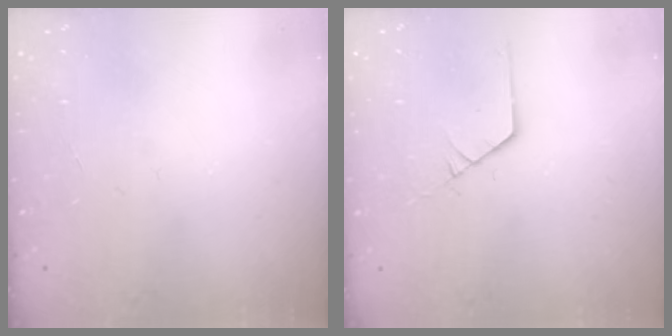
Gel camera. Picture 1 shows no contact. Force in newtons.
{"total": 1.3, "press": 1.3, "slide": 0.2}